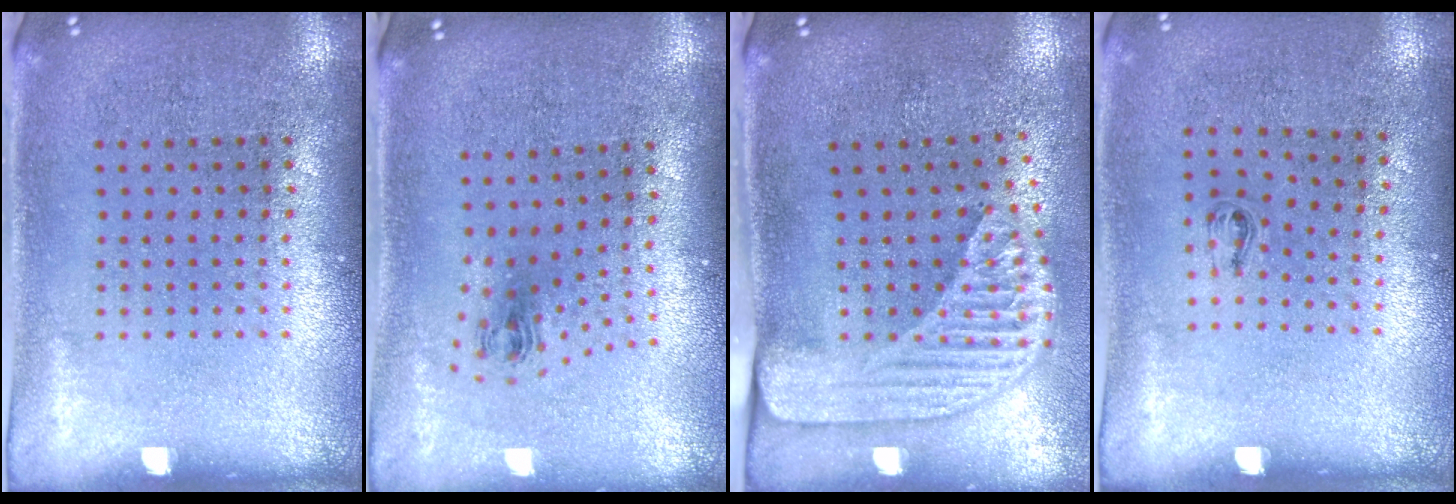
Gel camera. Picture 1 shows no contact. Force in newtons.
{"total": 0.9, "press": 0.4, "slide": 0.8}
{"total": 2.3, "press": 1.7, "slide": 1.5}
{"total": 0.5, "press": 0.3, "slide": 0.5}